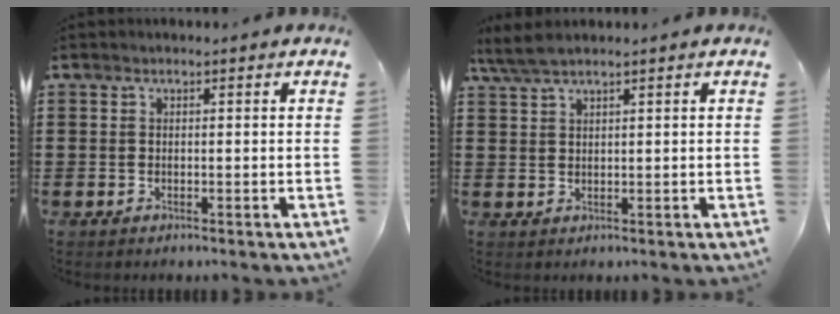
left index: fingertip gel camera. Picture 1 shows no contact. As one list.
[{"total": 1.1, "force": [0.9, 0.3, 0.5], "torque": [-0.012, 0.002, 0.018]}]